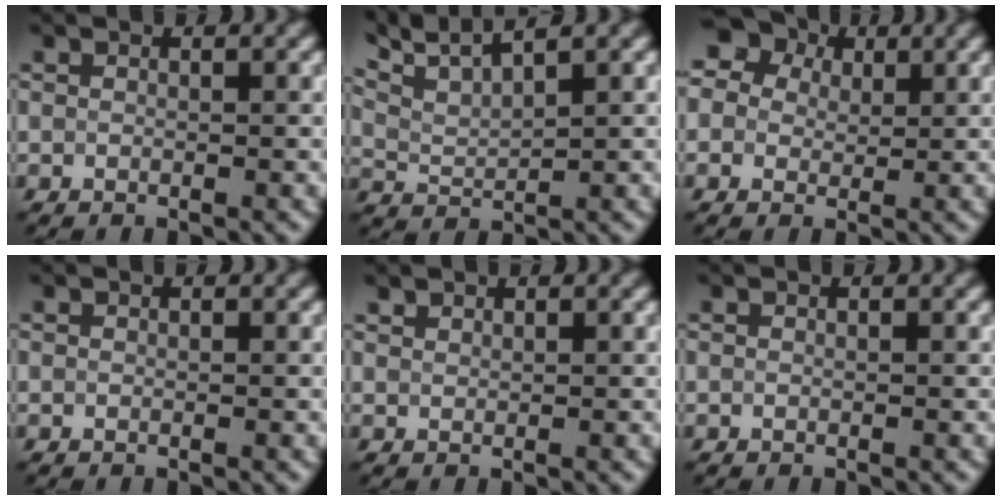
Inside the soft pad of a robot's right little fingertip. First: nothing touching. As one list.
[{"total": 5.1, "force": [4.2, 0.9, 2.7], "torque": [-0.059, 0.014, 0.081]}, {"total": 9.3, "force": [4.4, 6.8, 4.5], "torque": [-0.082, 0.043, 0.038]}, {"total": 0.0}, {"total": 0.9, "force": [0.8, 0.3, 0.1], "torque": [-0.004, 0.001, 0.020]}, {"total": 0.0}]